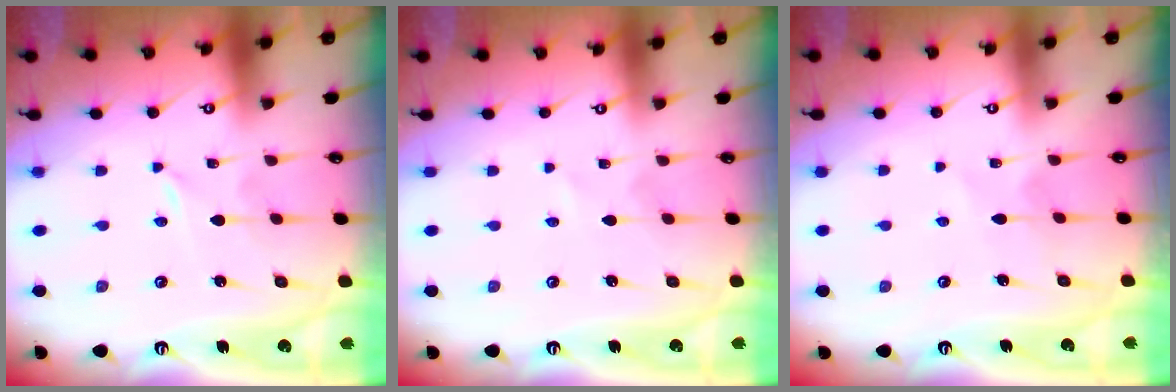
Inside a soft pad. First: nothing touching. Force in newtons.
{"total": 0.0}
{"total": 4.6, "press": 4.6, "slide": 0.5}